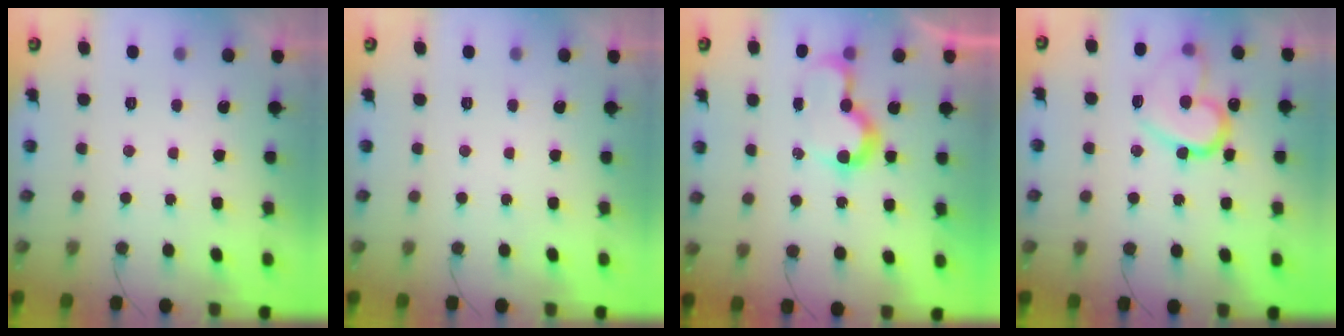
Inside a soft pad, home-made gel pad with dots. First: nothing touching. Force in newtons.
{"total": 0.0}
{"total": 7.6, "press": 7.6, "slide": 0.3}
{"total": 15.0, "press": 14.9, "slide": 1.4}